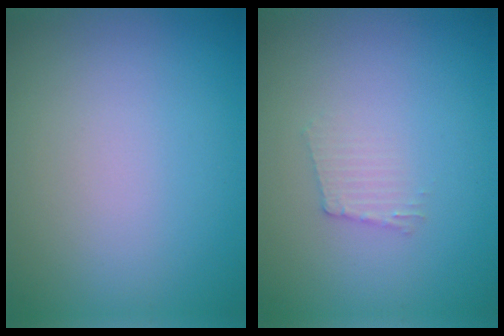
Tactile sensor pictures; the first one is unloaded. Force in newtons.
{"total": 1.2, "press": 1.2, "slide": 0.2}